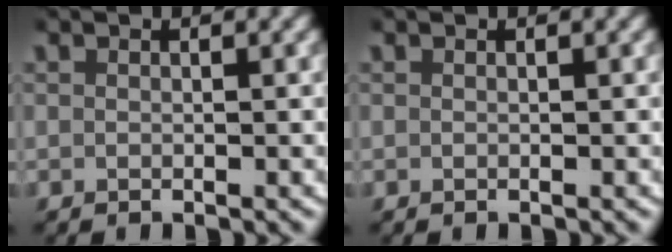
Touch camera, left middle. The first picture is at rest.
{"total": 0.0}